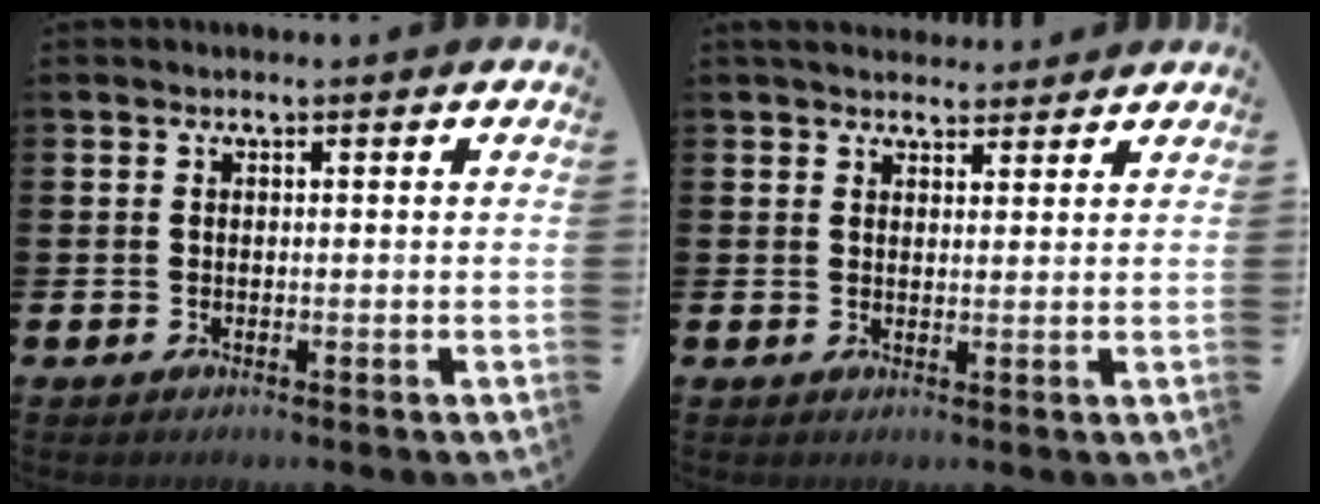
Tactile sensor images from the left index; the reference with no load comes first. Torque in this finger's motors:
{"motor_torque": [-0.18, -0.41, 0.32, 0.03]}